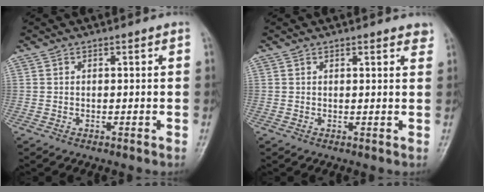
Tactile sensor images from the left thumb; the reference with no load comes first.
{"total": 2.5, "force": [1.9, 0.7, 1.5], "torque": [-0.006, -0.002, 0.020]}